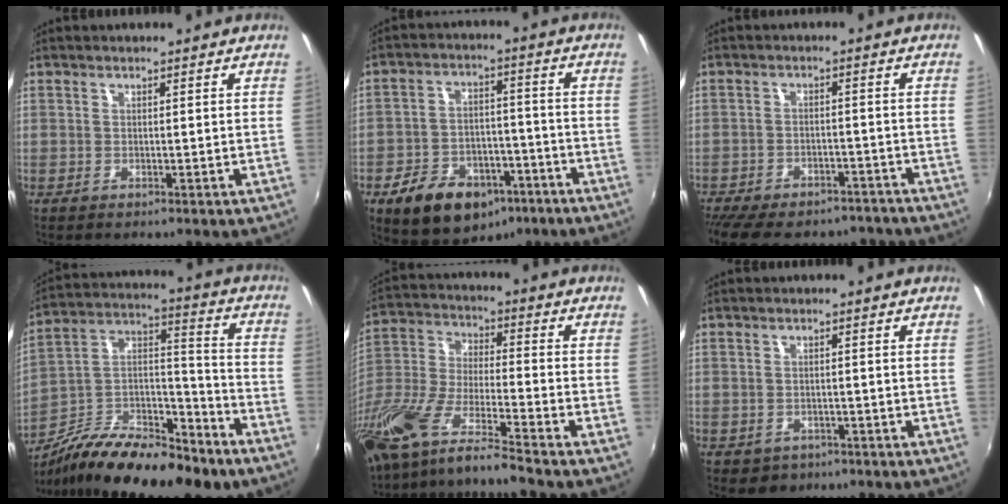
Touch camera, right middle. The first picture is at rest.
{"total": 15.6, "force": [-9.3, 9.6, 8.0], "torque": [-0.170, 0.008, -0.125]}
{"total": 18.6, "force": [-15.6, 7.2, 7.1], "torque": [-0.159, -0.002, -0.202]}
{"total": 23.6, "force": [-16.6, 8.2, 14.7], "torque": [-0.267, -0.003, -0.271]}
{"total": 14.9, "force": [-11.6, 0.9, 9.3], "torque": [-0.186, -0.027, -0.229]}
{"total": 3.2, "force": [-1.3, 2.7, 0.9], "torque": [-0.026, -0.005, -0.013]}